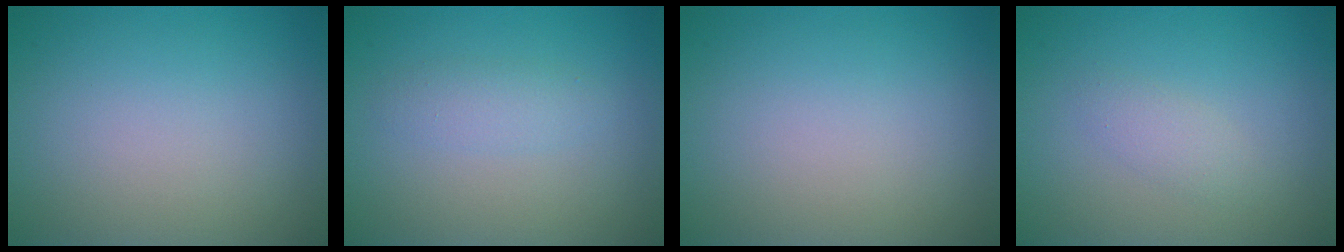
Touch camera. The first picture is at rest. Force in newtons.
{"total": 1.6, "press": 1.6, "slide": 0.1}
{"total": 0.0}
{"total": 1.4, "press": 1.4, "slide": 0.0}